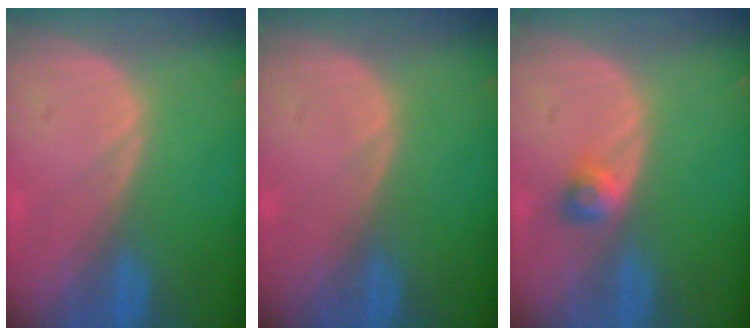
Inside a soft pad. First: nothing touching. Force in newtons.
{"total": 0.0}
{"total": 2.6, "press": 2.3, "slide": 1.2}